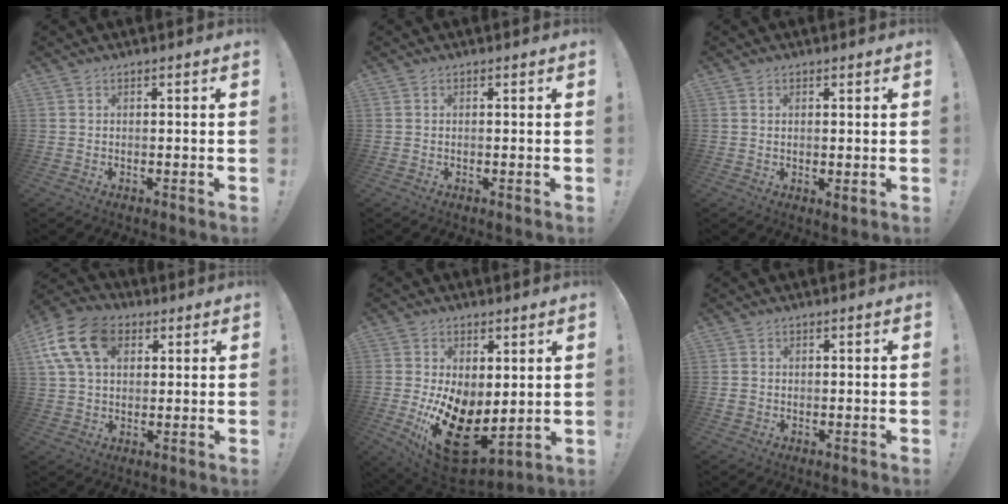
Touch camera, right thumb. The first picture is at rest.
{"total": 0.0}
{"total": 1.7, "force": [0.7, 0.5, 1.4], "torque": [-0.016, -0.003, 0.012]}
{"total": 15.8, "force": [6.0, 10.9, 9.7], "torque": [-0.173, -0.018, 0.115]}
{"total": 16.6, "force": [-2.5, 10.2, 12.9], "torque": [-0.212, -0.007, -0.023]}
{"total": 1.2, "force": [-0.1, 1.2, 0.3], "torque": [-0.014, 0.007, 0.000]}